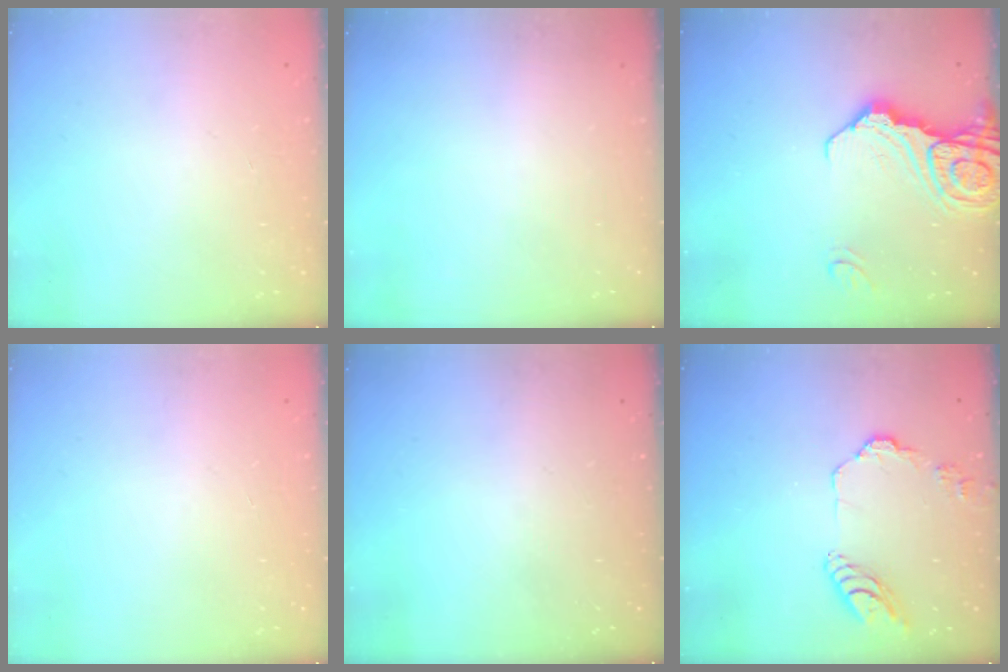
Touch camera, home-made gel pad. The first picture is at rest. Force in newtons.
{"total": 0.0}
{"total": 15.8, "press": 15.7, "slide": 2.0}
{"total": 0.0}
{"total": 0.0}
{"total": 11.0, "press": 11.0, "slide": 1.1}